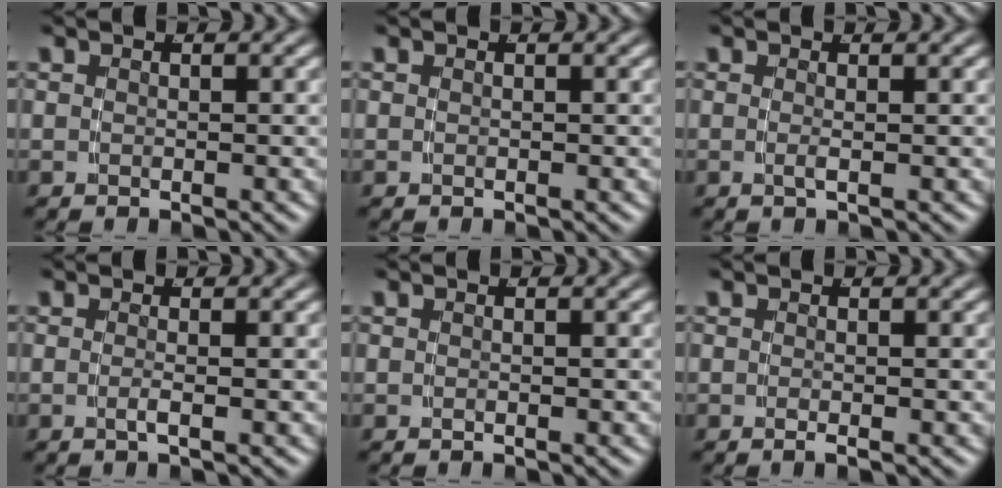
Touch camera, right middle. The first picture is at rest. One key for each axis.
{"total": 0.0}
{"total": 0.8, "fx": -0.3, "fy": -0.5, "fz": 0.6, "tx": -0.017, "ty": -0.007, "tz": -0.001}
{"total": 1.1, "fx": -0.6, "fy": -0.6, "fz": 0.7, "tx": -0.017, "ty": -0.006, "tz": -0.008}
{"total": 0.0}
{"total": 0.8, "fx": -0.4, "fy": -0.5, "fz": 0.4, "tx": -0.009, "ty": -0.001, "tz": -0.006}